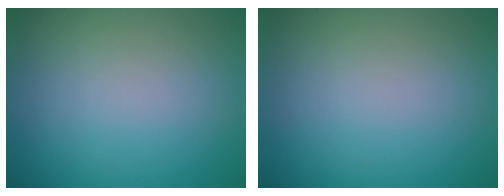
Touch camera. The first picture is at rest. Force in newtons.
{"total": 0.0}